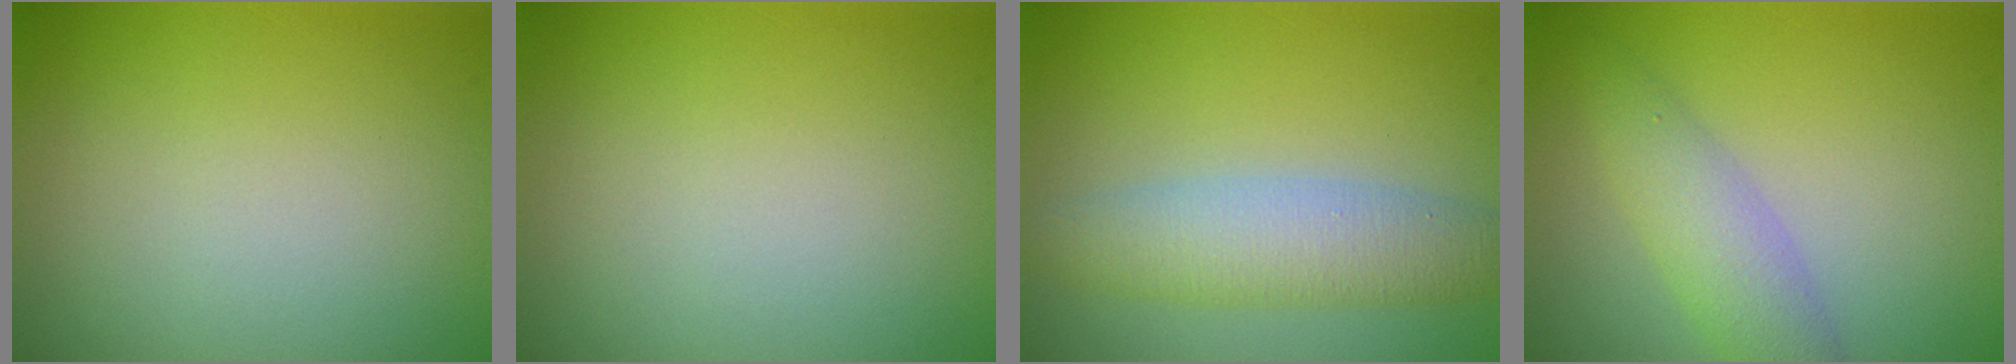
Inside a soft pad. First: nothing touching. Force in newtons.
{"total": 0.0}
{"total": 4.6, "press": 4.6, "slide": 0.1}
{"total": 3.5, "press": 3.5, "slide": 0.1}